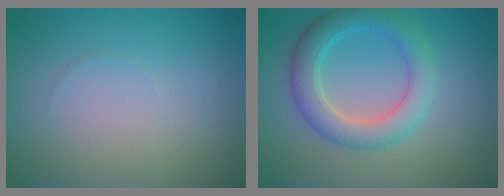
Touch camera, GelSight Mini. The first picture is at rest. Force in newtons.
{"total": 4.7, "press": 4.7, "slide": 0.1}